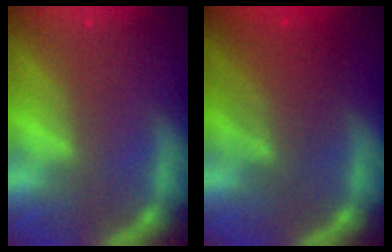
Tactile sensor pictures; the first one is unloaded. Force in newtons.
{"total": 5.6}